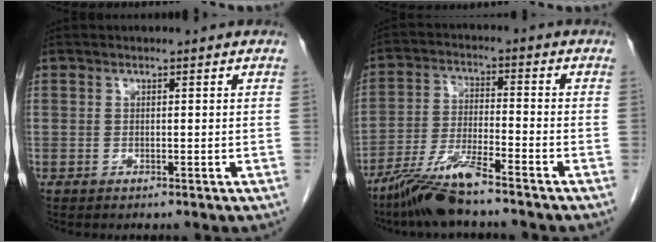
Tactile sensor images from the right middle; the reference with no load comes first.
{"total": 8.7, "force": [-6.9, 0.1, 5.3], "torque": [-0.108, -0.026, -0.134]}